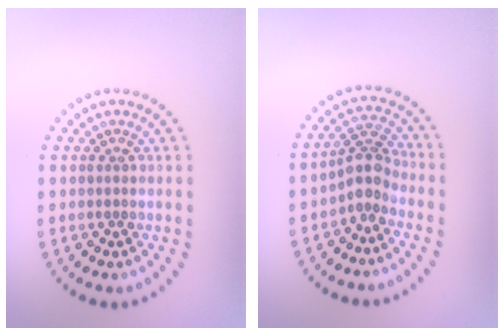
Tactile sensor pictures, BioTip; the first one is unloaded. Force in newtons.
{"total": 2.8, "press": 2.1, "slide": 1.8}